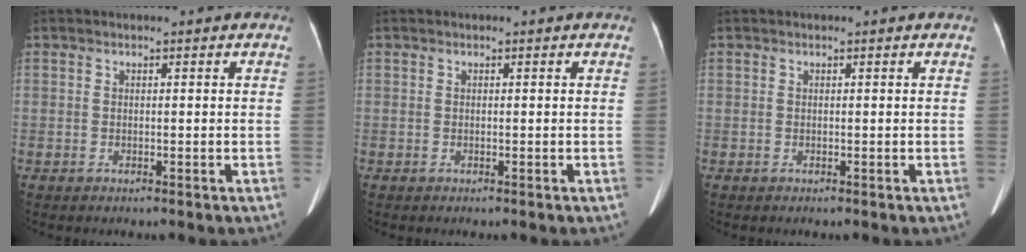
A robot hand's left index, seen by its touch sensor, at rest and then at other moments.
{"total": 0.0}
{"total": 0.0}